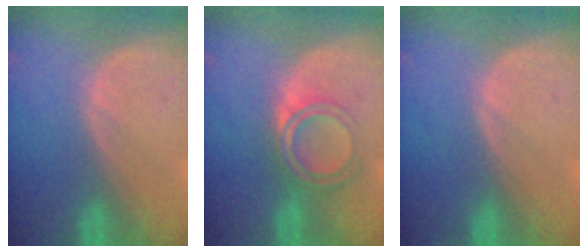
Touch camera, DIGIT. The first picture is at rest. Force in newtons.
{"total": 5.7, "press": 5.1, "slide": 2.5}
{"total": 0.0}